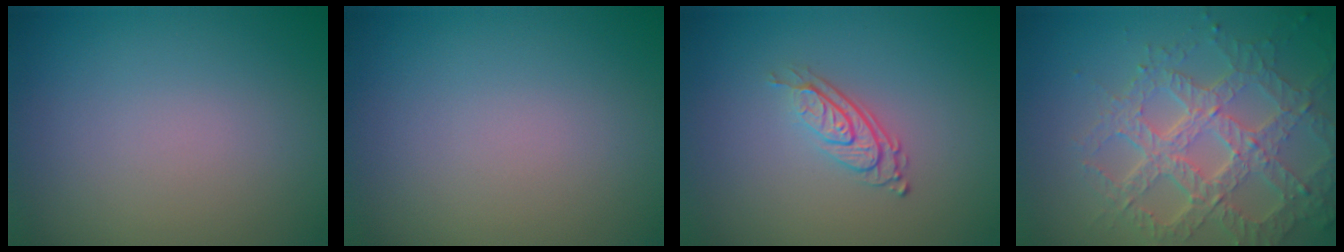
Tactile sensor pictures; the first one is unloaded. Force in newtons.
{"total": 0.0}
{"total": 2.9, "press": 1.9, "slide": 2.2}
{"total": 7.1, "press": 5.2, "slide": 4.9}